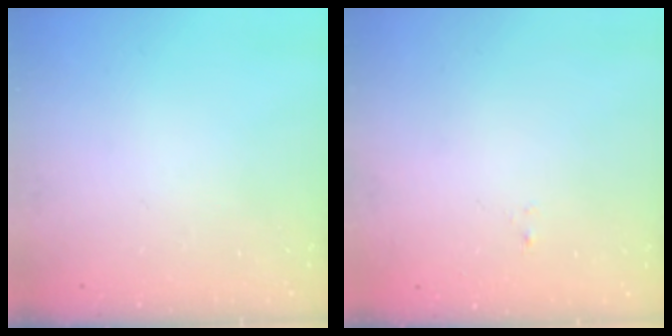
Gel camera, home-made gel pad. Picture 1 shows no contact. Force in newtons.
{"total": 0.0}